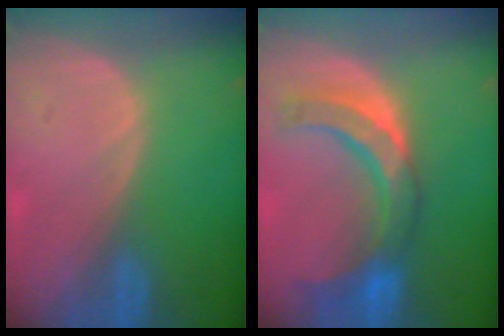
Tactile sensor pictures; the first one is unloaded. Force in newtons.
{"total": 9.0, "press": 8.8, "slide": 1.8}